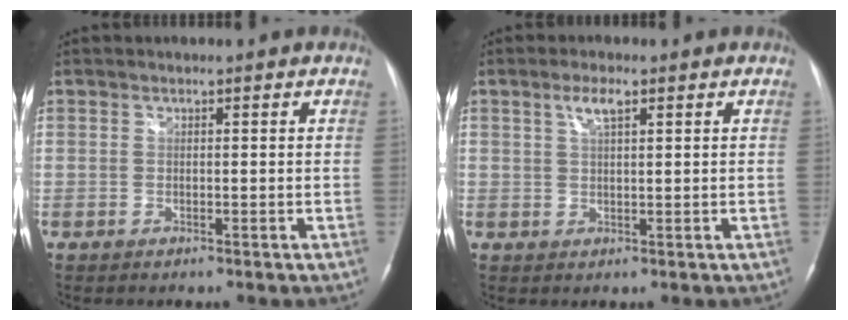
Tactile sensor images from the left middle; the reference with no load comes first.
{"total": 2.9, "force": [1.6, 0.7, 2.3], "torque": [-0.051, 0.004, 0.032]}